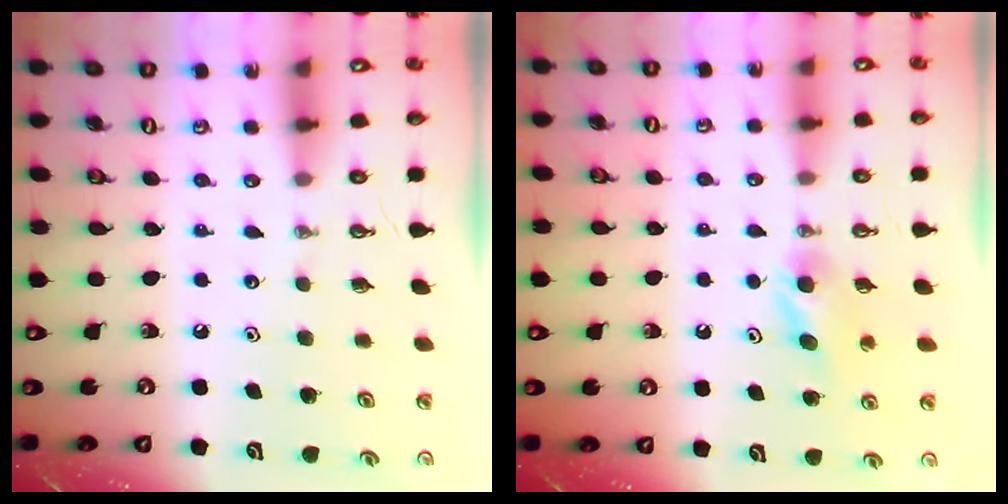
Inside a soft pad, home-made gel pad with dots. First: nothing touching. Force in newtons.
{"total": 4.7, "press": 4.6, "slide": 1.1}